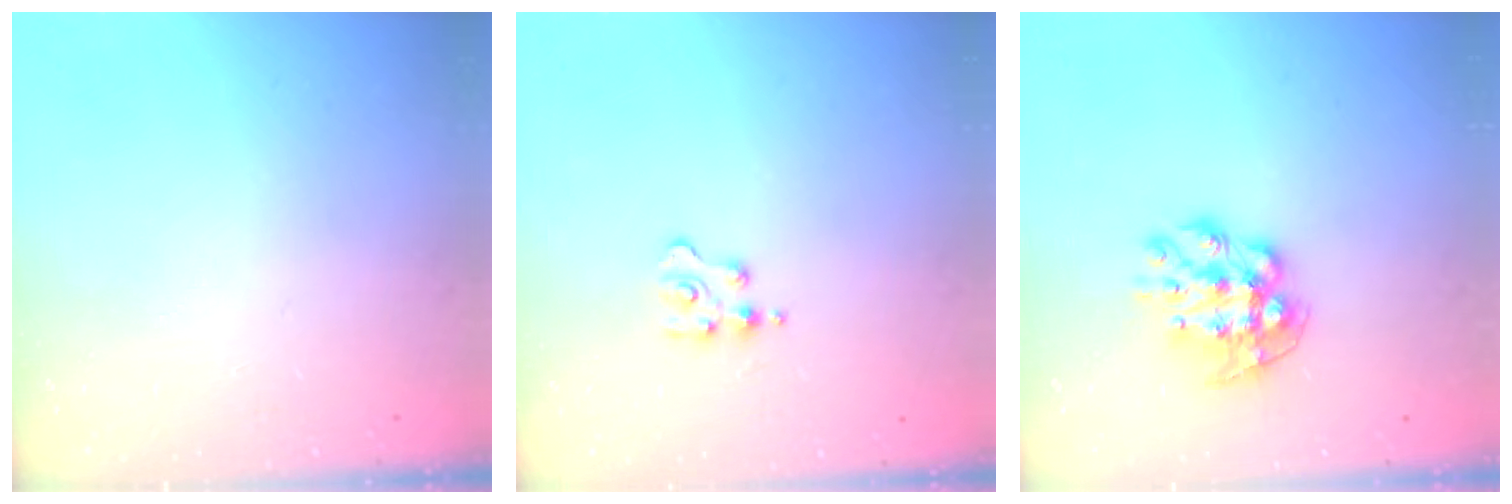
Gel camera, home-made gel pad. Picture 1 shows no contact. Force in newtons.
{"total": 2.5, "press": 2.4, "slide": 0.4}
{"total": 9.9, "press": 9.9, "slide": 0.7}